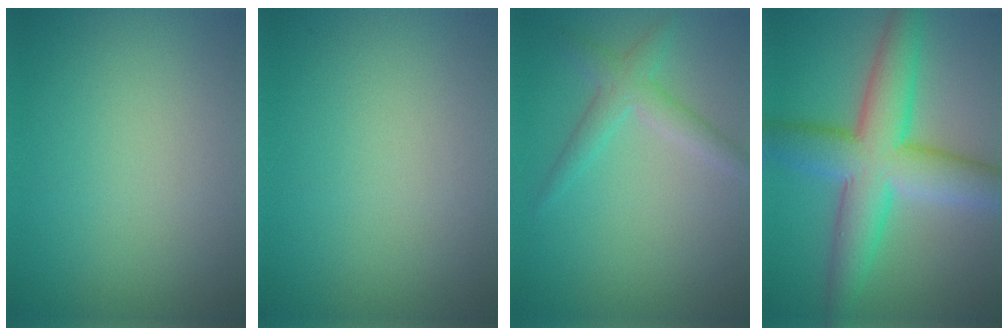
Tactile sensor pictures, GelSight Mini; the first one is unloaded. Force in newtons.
{"total": 0.0}
{"total": 2.6, "press": 2.6, "slide": 0.1}
{"total": 9.0, "press": 9.0, "slide": 0.1}